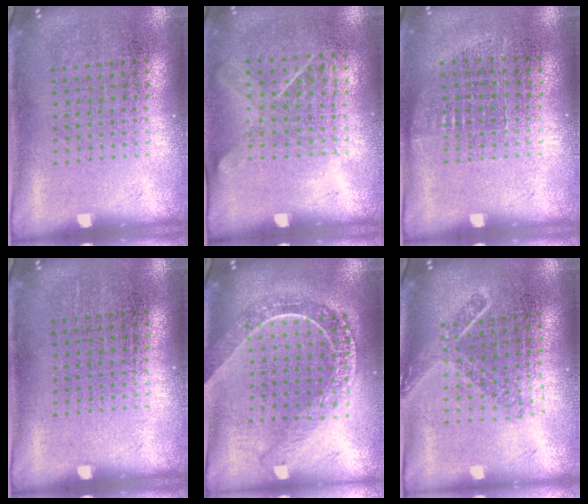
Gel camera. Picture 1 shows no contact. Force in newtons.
{"total": 1.3, "press": 1.0, "slide": 0.8}
{"total": 0.7, "press": 0.6, "slide": 0.3}
{"total": 0.0}
{"total": 2.3, "press": 1.9, "slide": 1.2}
{"total": 1.8, "press": 1.4, "slide": 1.2}